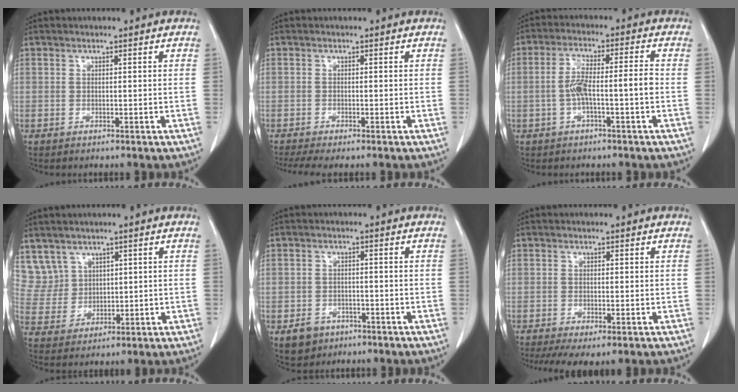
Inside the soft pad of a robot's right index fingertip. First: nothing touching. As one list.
[{"total": 4.1, "force": [-3.3, 0.5, 2.4], "torque": [-0.039, -0.010, -0.053]}, {"total": 6.3, "force": [-1.3, 0.6, 6.1], "torque": [-0.120, 0.024, -0.021]}, {"total": 6.6, "force": [4.1, 5.1, -0.1], "torque": [0.000, 0.016, 0.100]}, {"total": 3.7, "force": [-2.1, 2.9, 0.9], "torque": [-0.015, 0.006, -0.024]}, {"total": 5.5, "force": [-3.2, 1.6, 4.1], "torque": [-0.067, -0.014, -0.053]}]